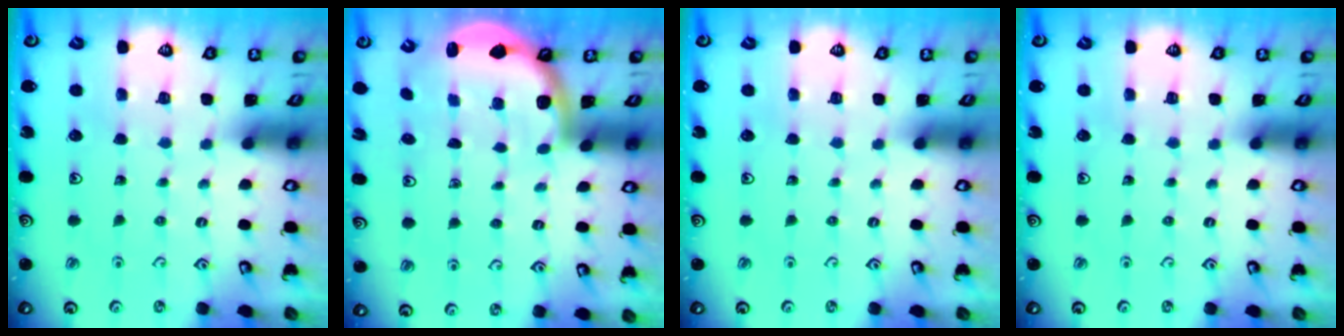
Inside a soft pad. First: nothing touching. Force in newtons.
{"total": 2.5, "press": 2.5, "slide": 0.6}
{"total": 0.0}
{"total": 0.0}